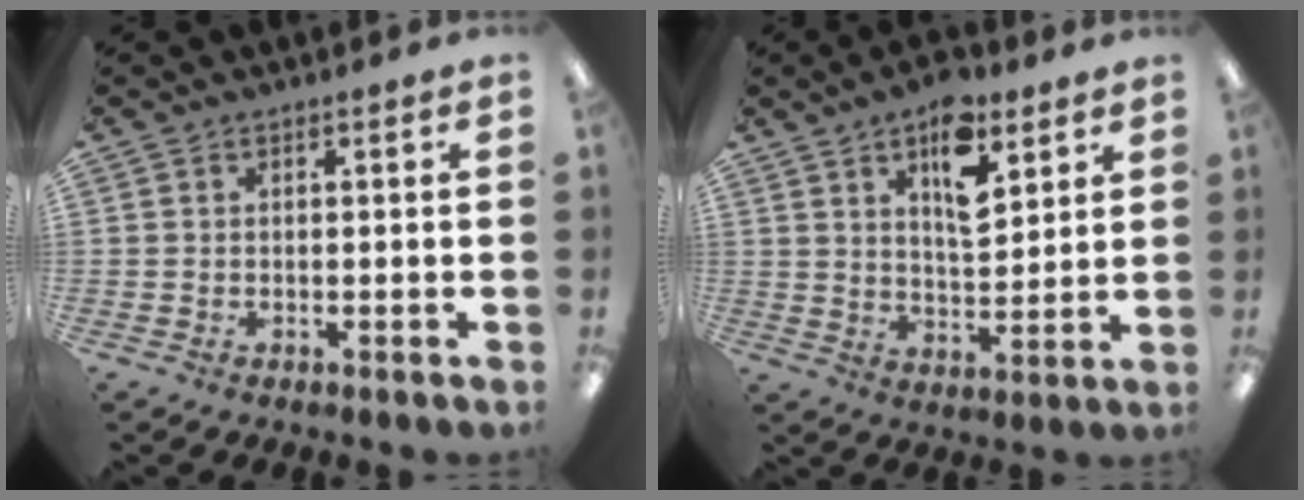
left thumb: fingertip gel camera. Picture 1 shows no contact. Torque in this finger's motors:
{"motor_torque": [0.33, 0.58, -0.06, -0.40, 0.11]}